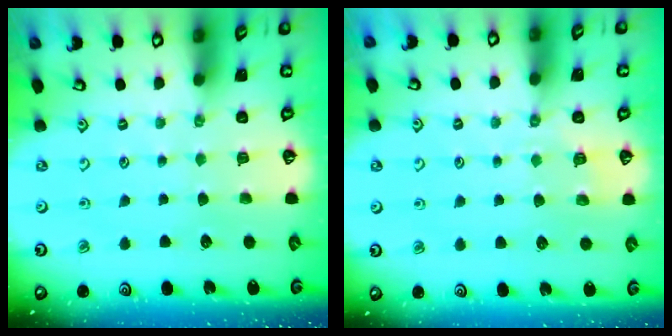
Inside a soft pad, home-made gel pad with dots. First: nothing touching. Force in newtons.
{"total": 3.0, "press": 2.6, "slide": 1.5}